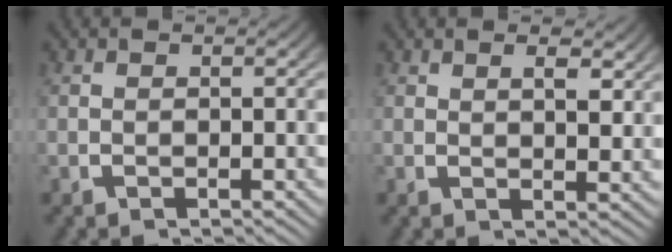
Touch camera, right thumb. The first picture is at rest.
{"total": 2.1, "force": [1.4, 0.7, 1.4], "torque": [-0.011, -0.007, 0.025]}